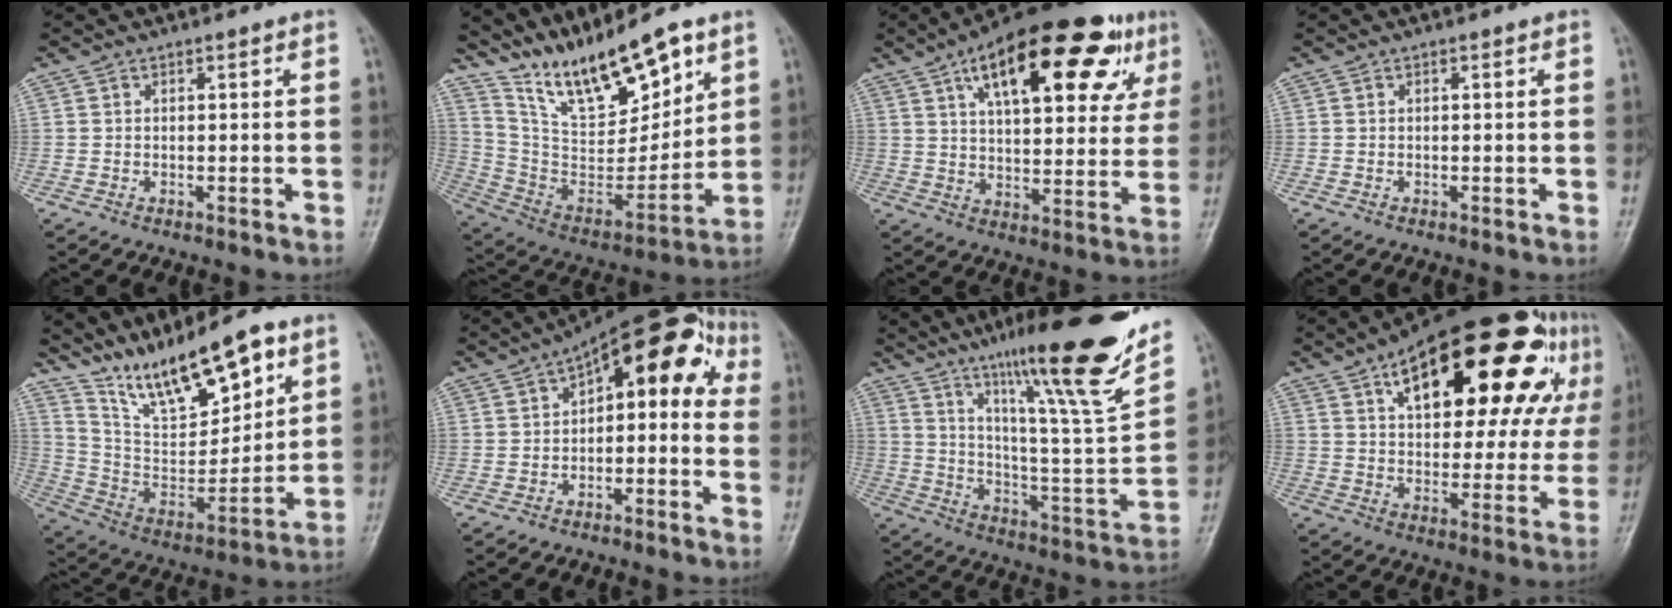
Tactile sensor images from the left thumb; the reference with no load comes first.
{"total": 18.5, "force": [13.3, 6.0, 11.4], "torque": [-0.149, -0.074, 0.254]}
{"total": 25.4, "force": [12.0, 10.4, 19.8], "torque": [-0.260, -0.001, 0.177]}
{"total": 0.0}
{"total": 18.2, "force": [12.5, 5.9, 11.8], "torque": [-0.164, -0.062, 0.234]}
{"total": 12.6, "force": [0.6, 6.8, 10.6], "torque": [-0.106, 0.061, -0.004]}
{"total": 26.0, "force": [17.1, 2.8, 19.4], "torque": [-0.275, -0.070, 0.279]}
{"total": 30.6, "force": [13.5, 13.9, 23.6], "torque": [-0.304, 0.016, 0.197]}